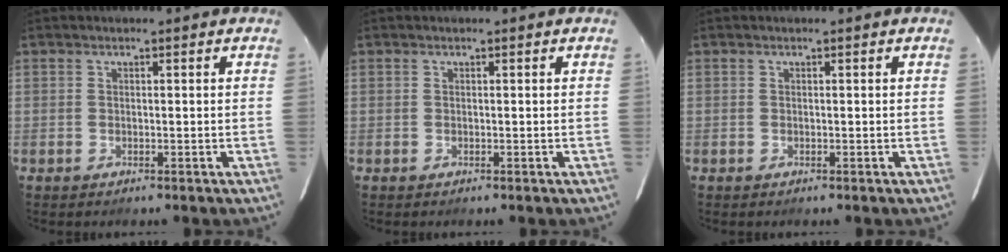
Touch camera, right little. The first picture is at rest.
{"total": 0.0}
{"total": 0.0}